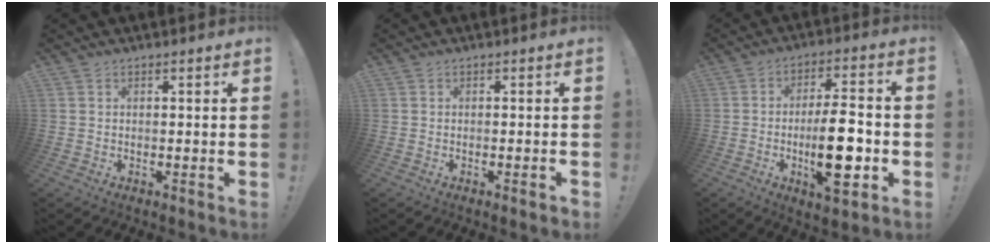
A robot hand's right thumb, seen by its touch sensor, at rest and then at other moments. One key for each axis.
{"total": 1.0, "fx": -0.5, "fy": -0.1, "fz": 0.8, "tx": -0.016, "ty": 0.003, "tz": -0.008}
{"total": 16.5, "fx": -3.5, "fy": 5.1, "fz": 15.4, "tx": -0.249, "ty": 0.002, "tz": -0.058}